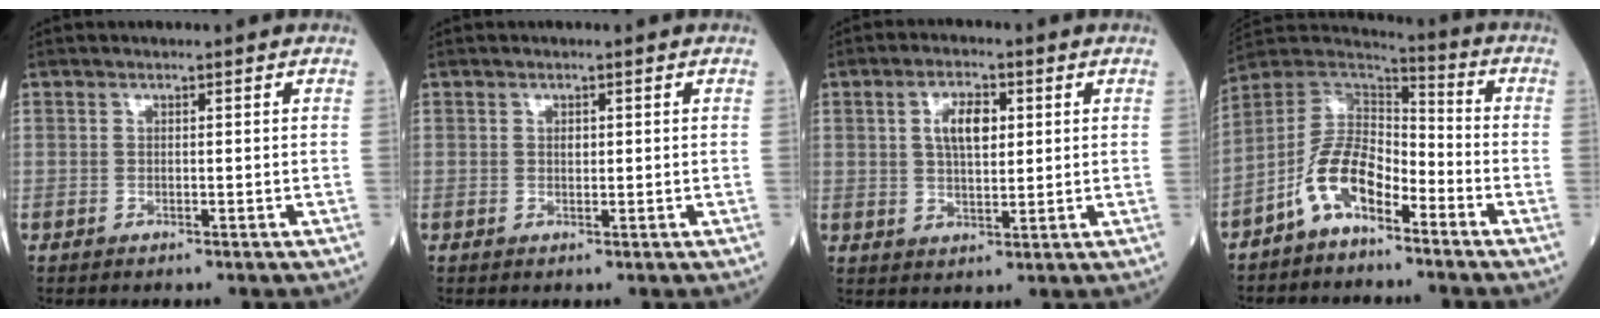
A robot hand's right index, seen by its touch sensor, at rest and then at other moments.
{"total": 0.8, "force": [0.2, 0.5, 0.6], "torque": [-0.009, 0.001, 0.002]}
{"total": 5.7, "force": [1.6, 2.5, 4.9], "torque": [-0.090, 0.009, 0.030]}
{"total": 10.2, "force": [-5.7, 4.7, 7.1], "torque": [-0.154, 0.020, -0.114]}